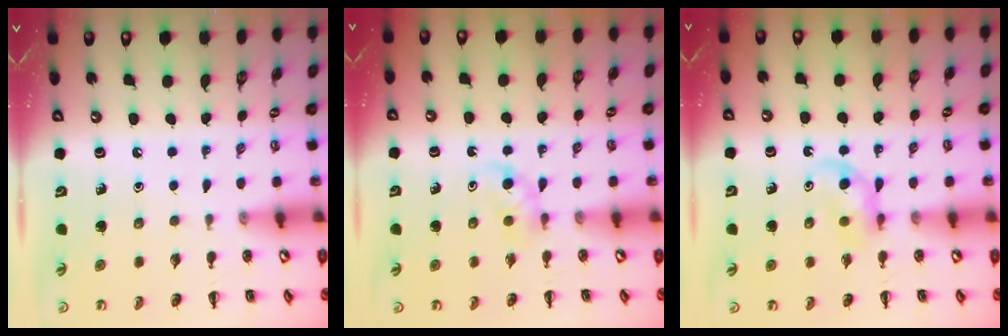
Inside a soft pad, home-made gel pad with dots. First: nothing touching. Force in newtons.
{"total": 3.3, "press": 3.0, "slide": 1.3}
{"total": 4.7, "press": 4.5, "slide": 1.4}